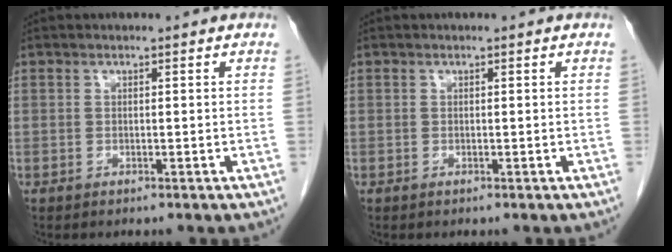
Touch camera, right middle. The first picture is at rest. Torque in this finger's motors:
{"motor_torque": [-0.33, -0.17, 0.00, -0.01]}